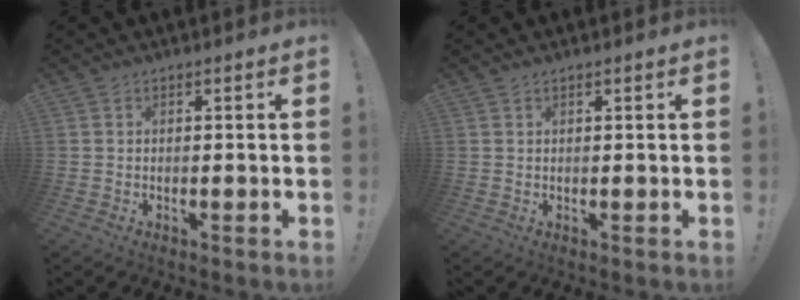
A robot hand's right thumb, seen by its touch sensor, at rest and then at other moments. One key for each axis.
{"total": 0.5, "fx": 0.5, "fy": 0.0, "fz": 0.2, "tx": 0.000, "ty": -0.002, "tz": 0.009}